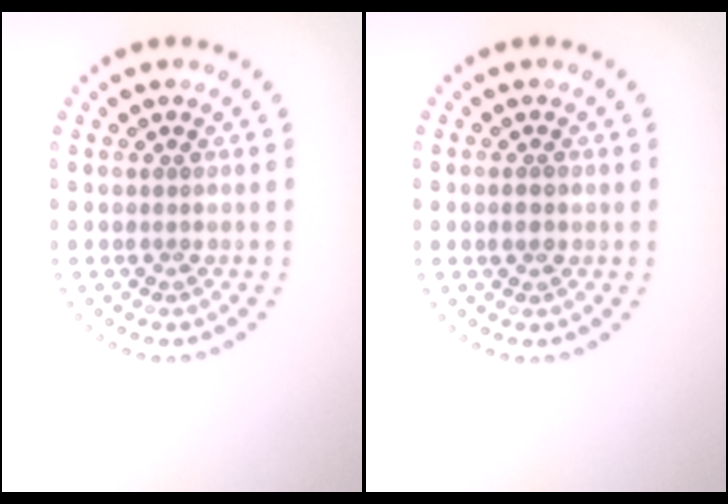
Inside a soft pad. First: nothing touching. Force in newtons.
{"total": 1.2, "press": 1.2, "slide": 0.2}